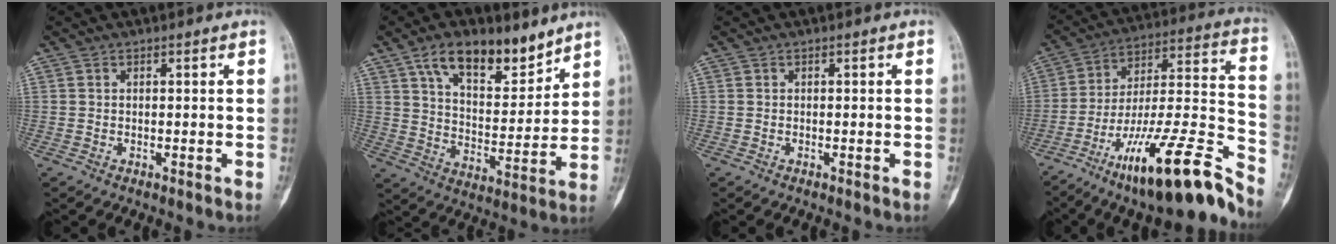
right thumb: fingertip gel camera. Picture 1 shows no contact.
{"total": 14.8, "force": [9.8, 6.8, 8.8], "torque": [-0.108, -0.058, 0.170]}
{"total": 0.0}
{"total": 26.0, "force": [-17.3, 5.2, 18.7], "torque": [-0.252, 0.094, -0.278]}